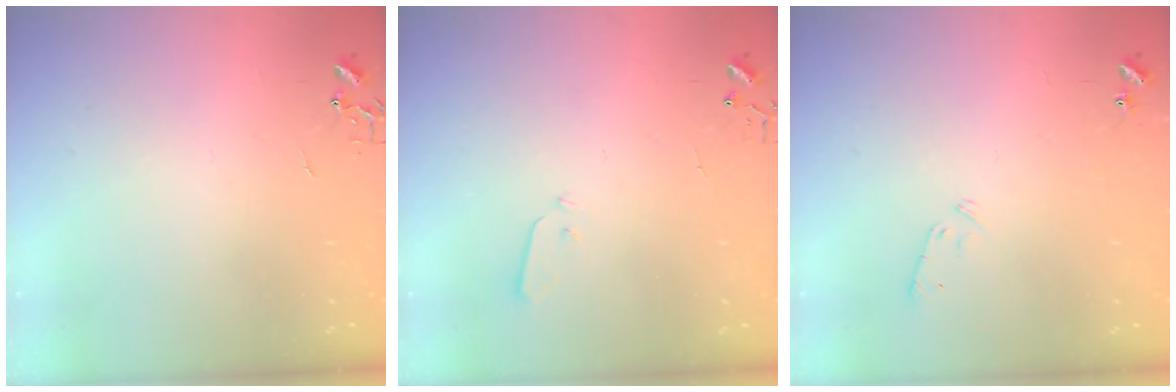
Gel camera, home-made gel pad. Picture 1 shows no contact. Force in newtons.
{"total": 3.0, "press": 2.9, "slide": 0.7}
{"total": 6.7, "press": 6.7, "slide": 1.0}